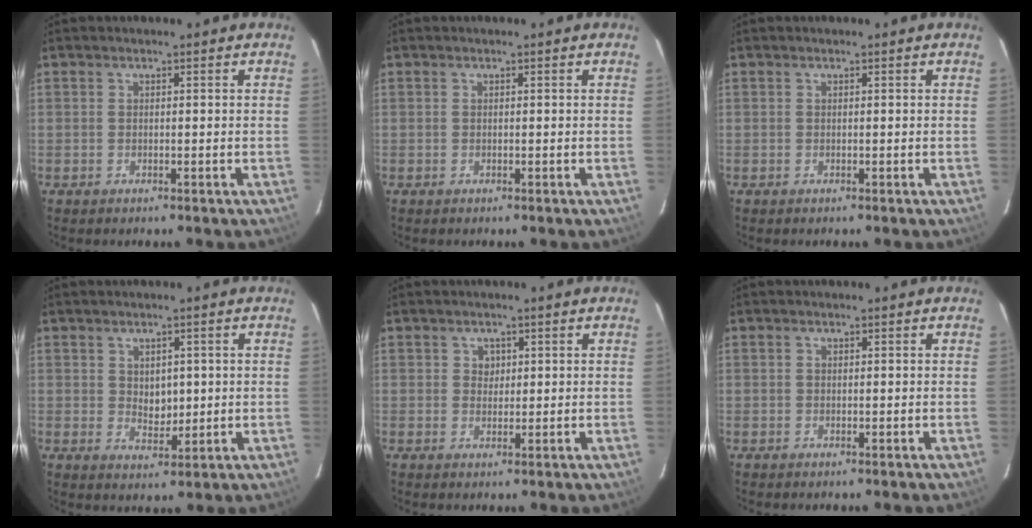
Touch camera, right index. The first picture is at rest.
{"total": 0.0}
{"total": 0.0}
{"total": 4.1, "force": [0.7, 3.0, 2.7], "torque": [-0.039, -0.002, 0.018]}
{"total": 1.8, "force": [0.6, 1.7, 0.3], "torque": [-0.001, 0.006, 0.010]}
{"total": 0.0}